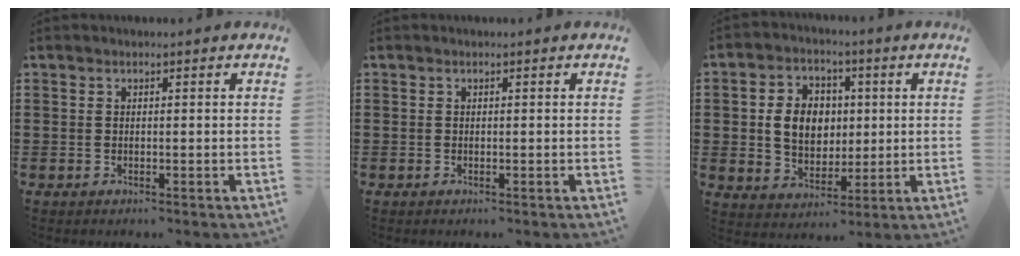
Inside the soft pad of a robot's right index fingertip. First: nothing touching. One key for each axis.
{"total": 0.0}
{"total": 7.5, "fx": 0.6, "fy": 6.1, "fz": 4.4, "tx": -0.087, "ty": 0.014, "tz": 0.008}